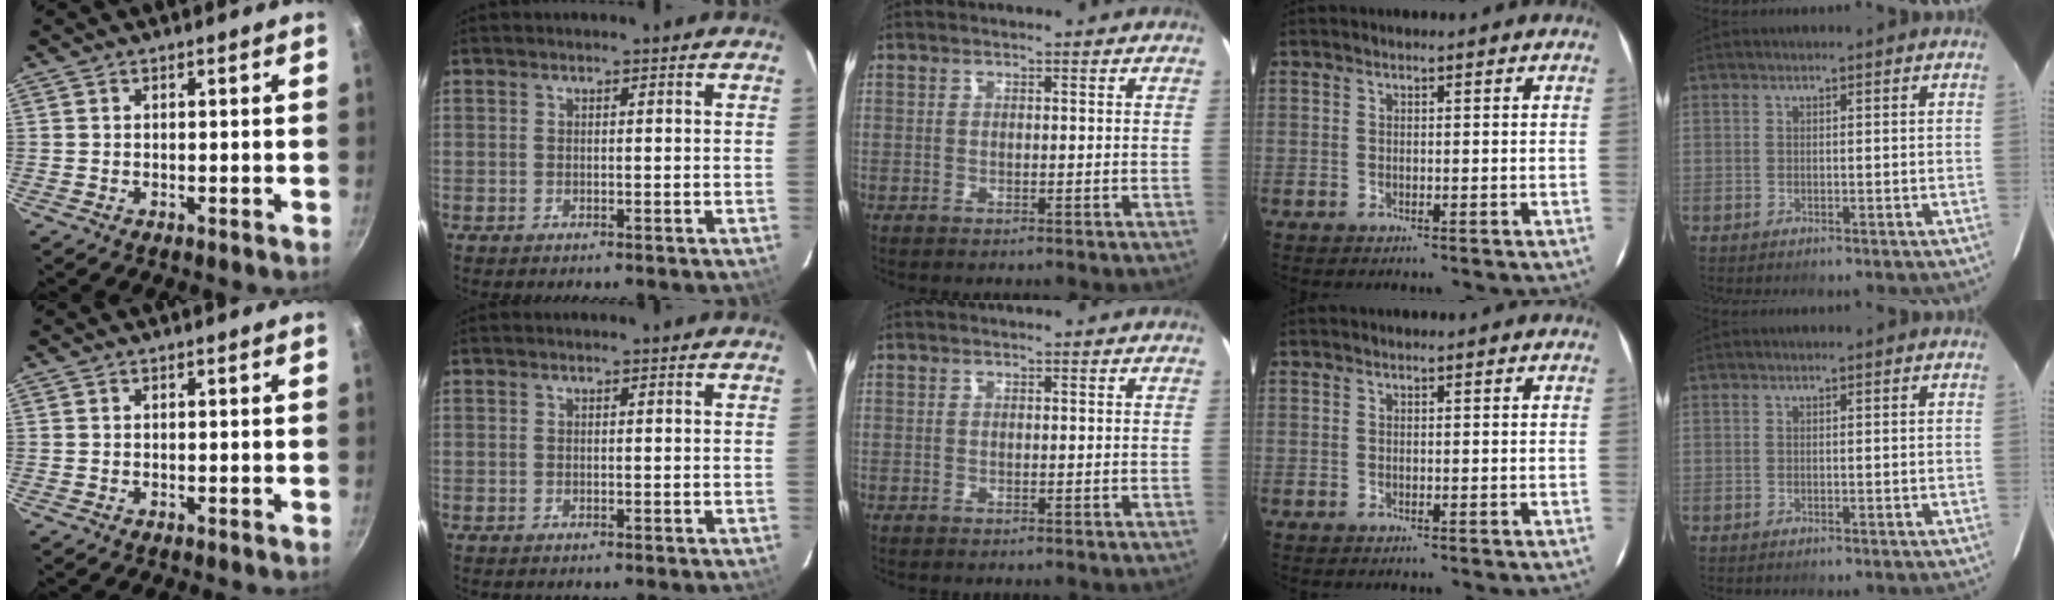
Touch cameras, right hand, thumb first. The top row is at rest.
{}